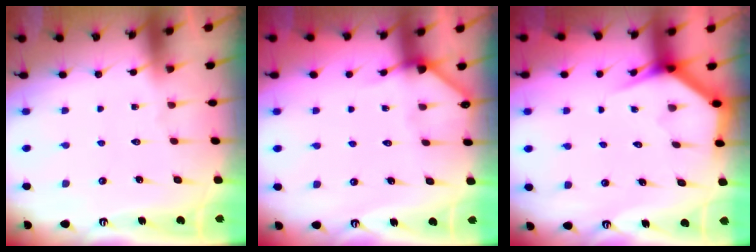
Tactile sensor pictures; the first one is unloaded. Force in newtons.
{"total": 3.9, "press": 3.9, "slide": 0.2}
{"total": 3.4, "press": 3.4, "slide": 0.3}